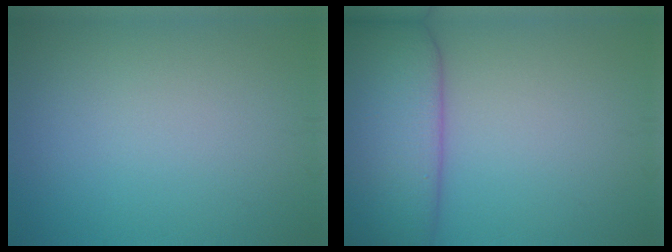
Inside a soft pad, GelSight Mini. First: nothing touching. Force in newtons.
{"total": 9.1, "press": 9.1, "slide": 0.7}